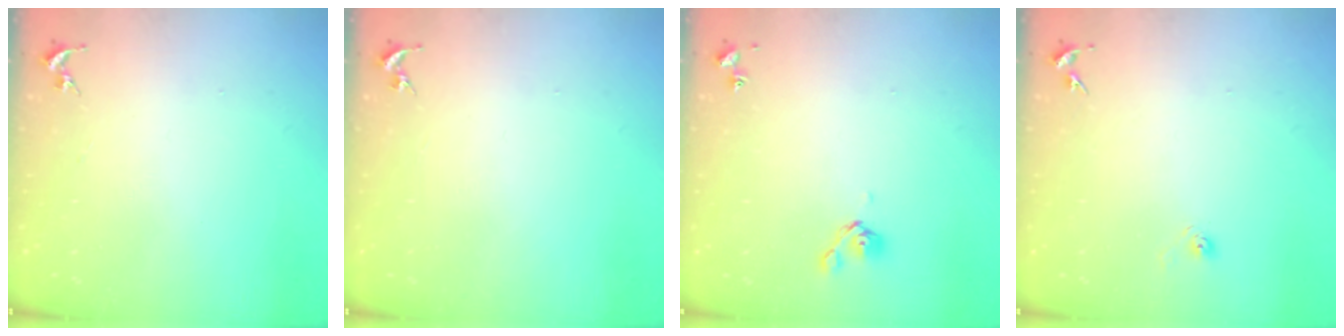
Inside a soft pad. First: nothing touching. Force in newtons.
{"total": 0.0}
{"total": 4.9, "press": 4.8, "slide": 0.9}
{"total": 3.2, "press": 2.9, "slide": 1.4}